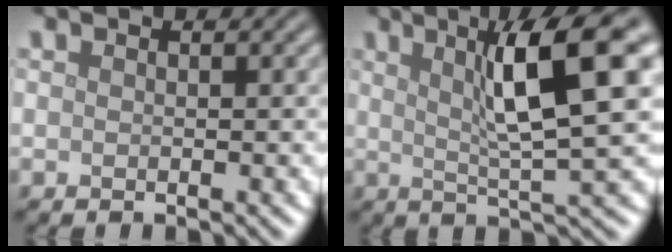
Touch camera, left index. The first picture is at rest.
{"total": 9.4, "force": [2.8, 1.5, 8.8], "torque": [-0.115, 0.011, 0.042]}